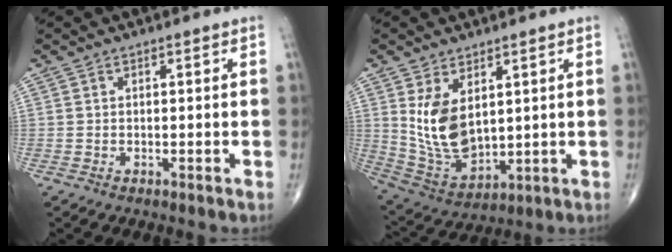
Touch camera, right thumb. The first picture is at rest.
{"total": 11.6, "force": [3.1, 6.6, 9.0], "torque": [-0.155, -0.025, 0.082]}